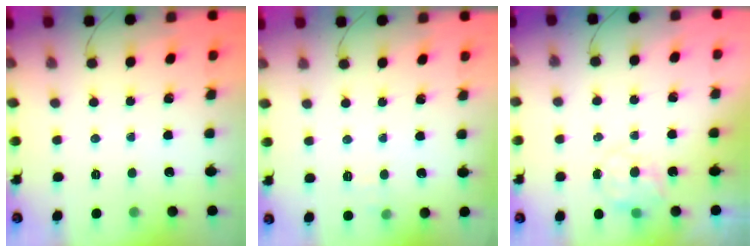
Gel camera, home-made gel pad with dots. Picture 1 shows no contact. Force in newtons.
{"total": 4.9, "press": 4.7, "slide": 1.6}
{"total": 6.8, "press": 6.8, "slide": 0.2}